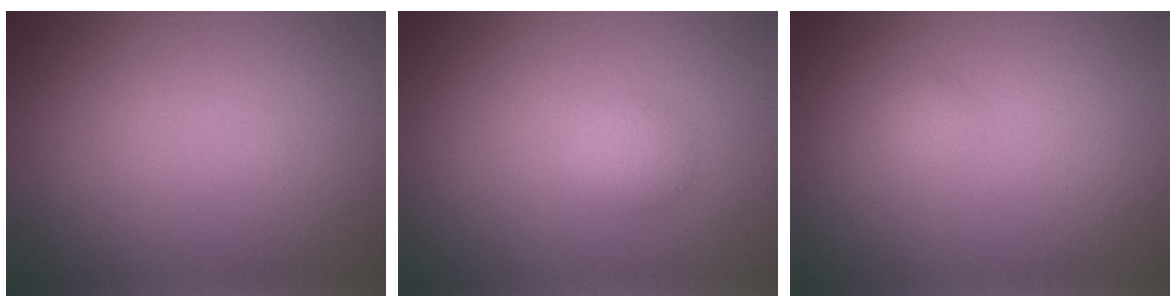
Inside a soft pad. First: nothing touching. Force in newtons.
{"total": 1.4, "press": 1.4, "slide": 0.0}
{"total": 0.7, "press": 0.7, "slide": 0.0}